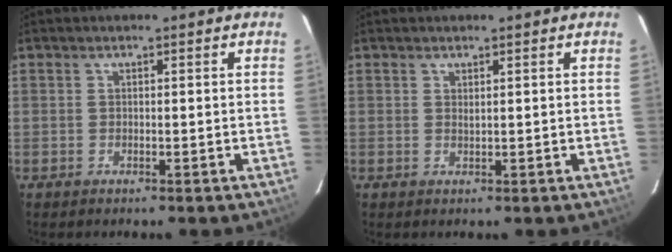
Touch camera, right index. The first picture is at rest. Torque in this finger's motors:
{"motor_torque": [-0.17, 0.03, -0.07, 0.01]}